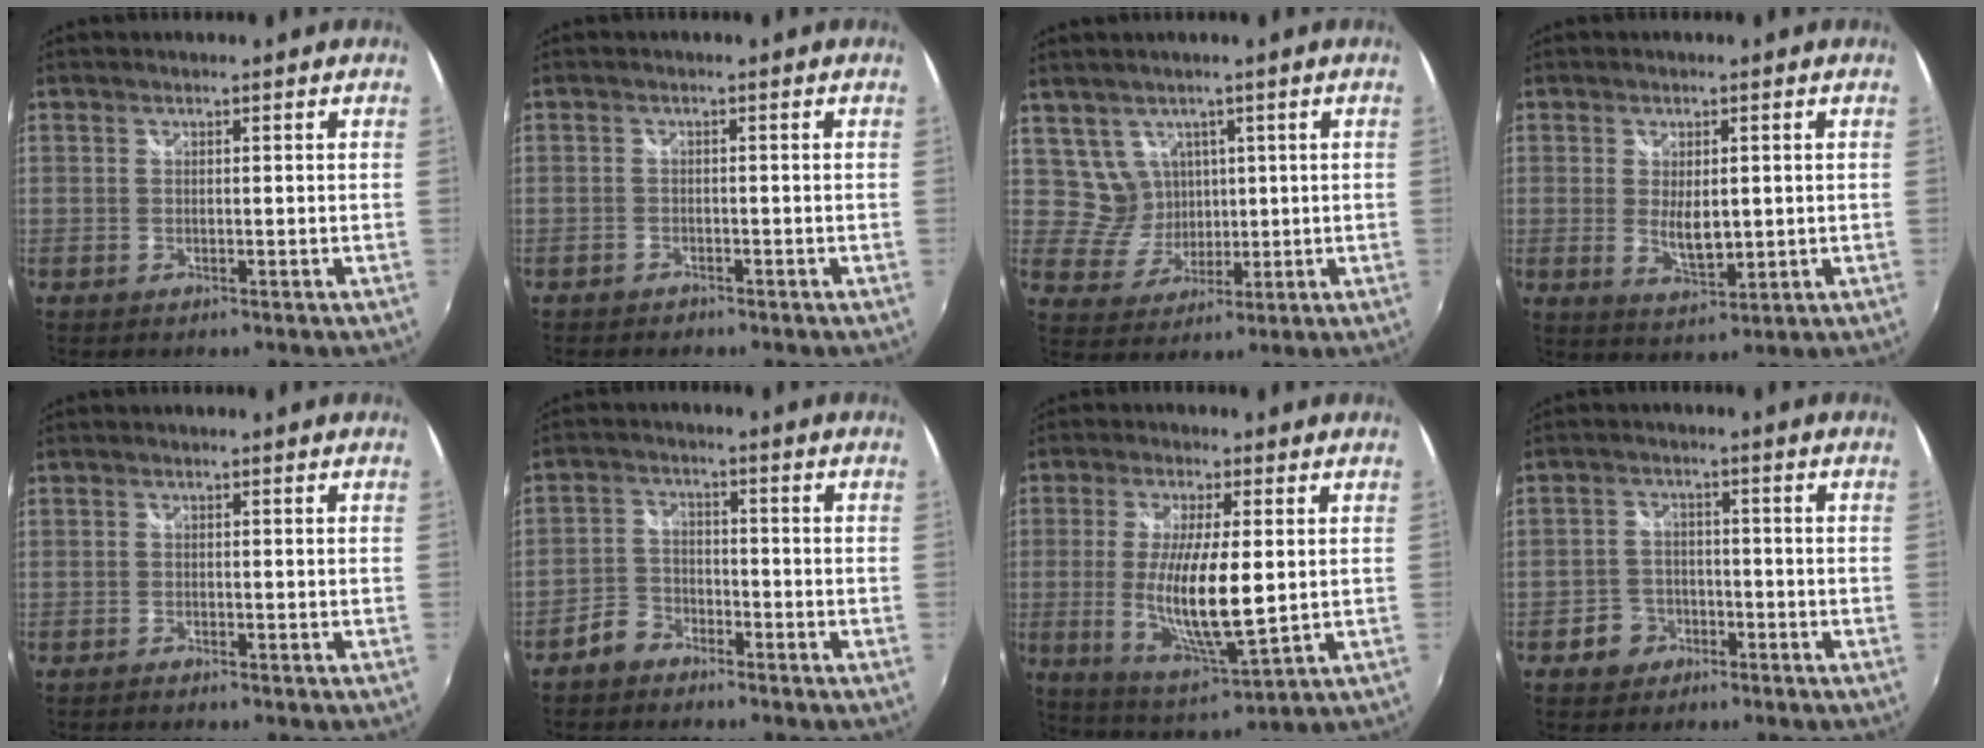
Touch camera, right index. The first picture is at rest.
{"total": 1.9, "force": [-1.6, 1.1, 0.3], "torque": [-0.012, 0.000, -0.027]}
{"total": 5.8, "force": [2.7, 5.1, 0.5], "torque": [-0.009, 0.007, 0.063]}
{"total": 5.8, "force": [0.1, 2.8, 5.1], "torque": [-0.083, -0.012, 0.009]}
{"total": 1.1, "force": [-1.1, 0.1, 0.4], "torque": [-0.013, -0.005, -0.020]}
{"total": 4.8, "force": [-3.8, 2.8, 1.1], "torque": [-0.032, 0.015, -0.071]}
{"total": 13.0, "force": [-0.4, 2.9, 12.7], "torque": [-0.239, -0.022, 0.003]}
{"total": 4.8, "force": [-2.9, 3.8, 0.7], "torque": [-0.022, 0.016, -0.047]}